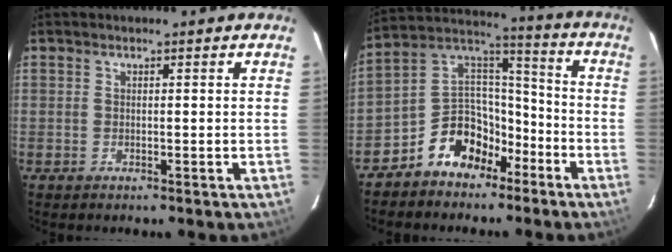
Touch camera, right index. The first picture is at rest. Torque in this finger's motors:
{"motor_torque": [0.85, -0.73, 0.05, -0.06]}